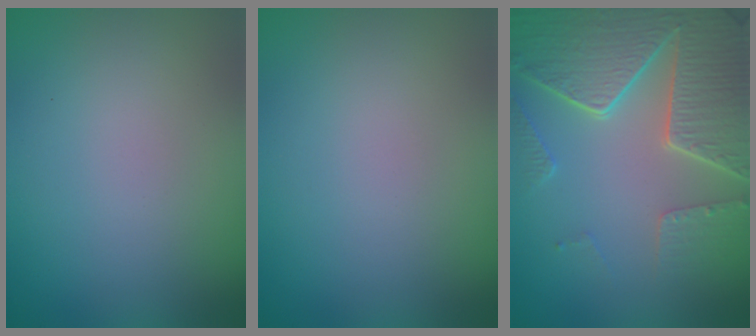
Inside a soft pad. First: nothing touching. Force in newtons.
{"total": 0.0}
{"total": 8.3, "press": 6.2, "slide": 5.6}